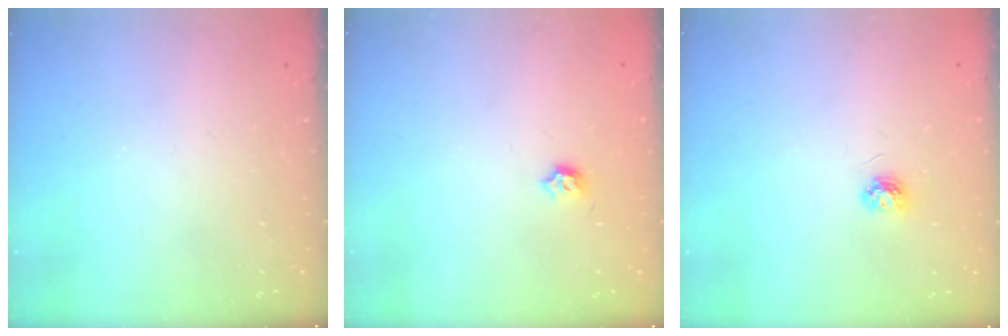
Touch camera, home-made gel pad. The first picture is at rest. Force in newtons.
{"total": 4.0, "press": 3.9, "slide": 0.7}
{"total": 3.9, "press": 3.9, "slide": 0.4}